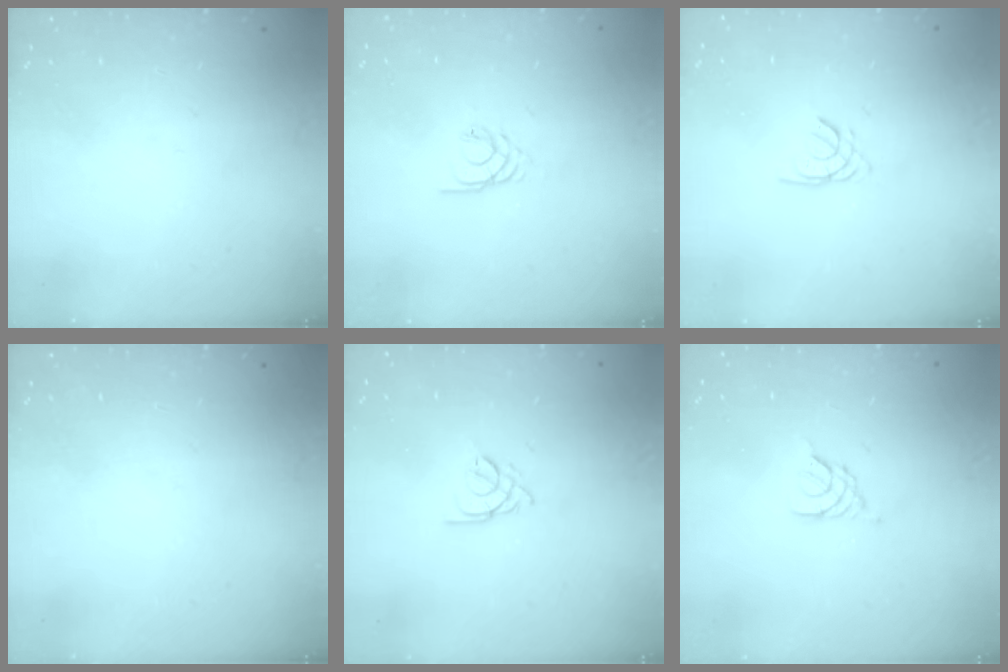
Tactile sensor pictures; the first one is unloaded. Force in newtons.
{"total": 2.2, "press": 2.1, "slide": 0.4}
{"total": 1.7, "press": 1.7, "slide": 0.4}
{"total": 0.0}
{"total": 2.5, "press": 2.5, "slide": 0.7}
{"total": 2.3, "press": 2.3, "slide": 0.5}